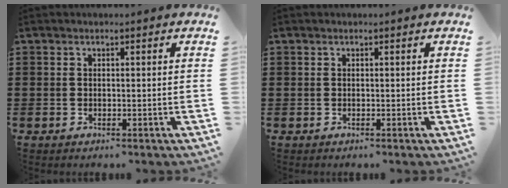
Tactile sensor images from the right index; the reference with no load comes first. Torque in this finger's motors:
{"motor_torque": [-0.37, 0.47, -0.38, -0.18]}